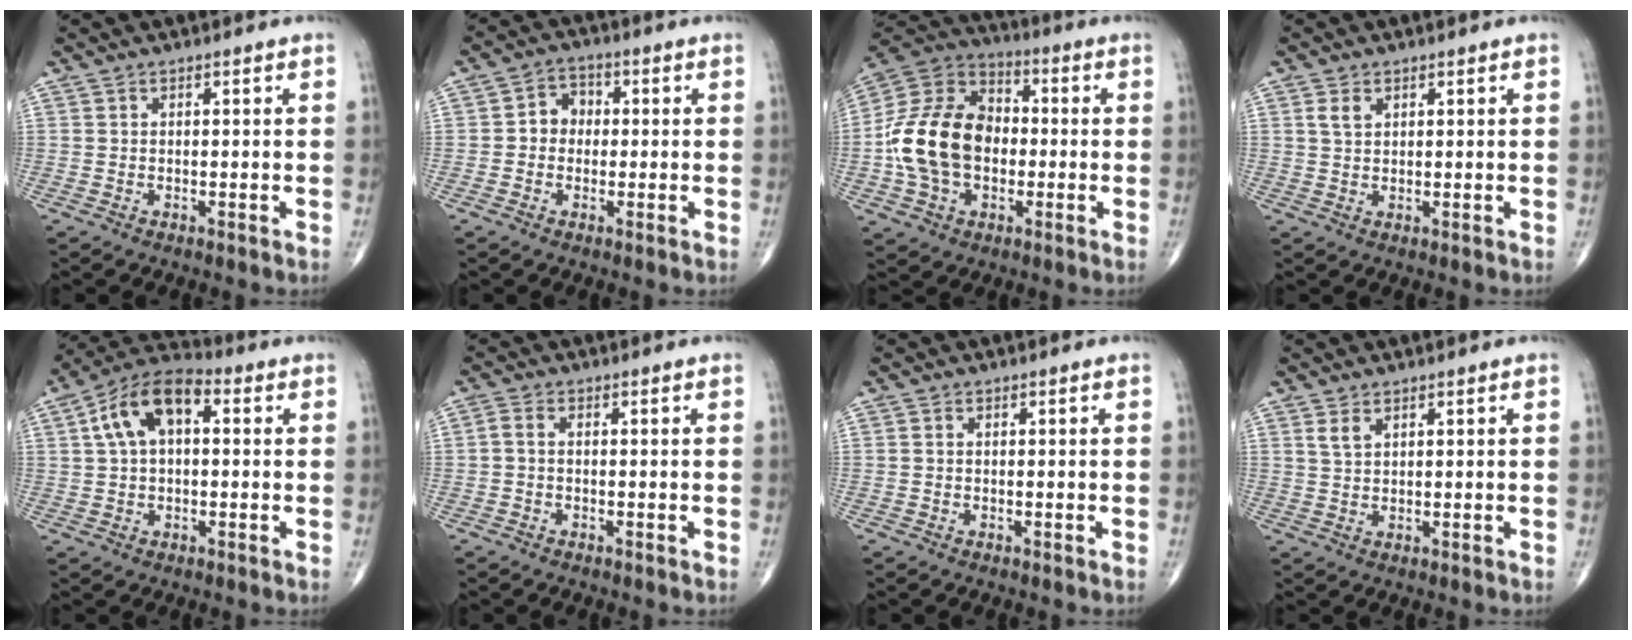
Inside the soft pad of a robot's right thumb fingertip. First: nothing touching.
{"total": 4.7, "force": [-0.2, 4.1, 2.4], "torque": [-0.017, 0.018, -0.014]}
{"total": 18.3, "force": [-1.8, 13.2, 12.5], "torque": [-0.213, 0.031, -0.034]}
{"total": 2.5, "force": [1.1, 1.6, 1.5], "torque": [-0.027, 0.001, 0.024]}
{"total": 11.6, "force": [2.5, 6.6, 9.2], "torque": [-0.165, 0.033, 0.033]}
{"total": 1.7, "force": [-0.3, 0.9, 1.4], "torque": [-0.029, 0.003, -0.010]}
{"total": 0.0}
{"total": 2.2, "force": [1.3, 1.1, 1.4], "torque": [-0.028, -0.001, 0.032]}